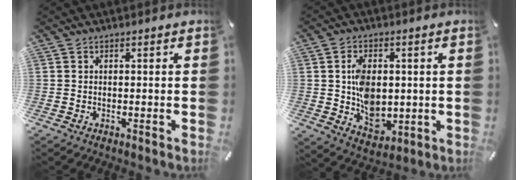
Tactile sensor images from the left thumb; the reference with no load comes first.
{"total": 10.7, "force": [0.4, 8.3, 6.7], "torque": [-0.102, 0.006, 0.012]}